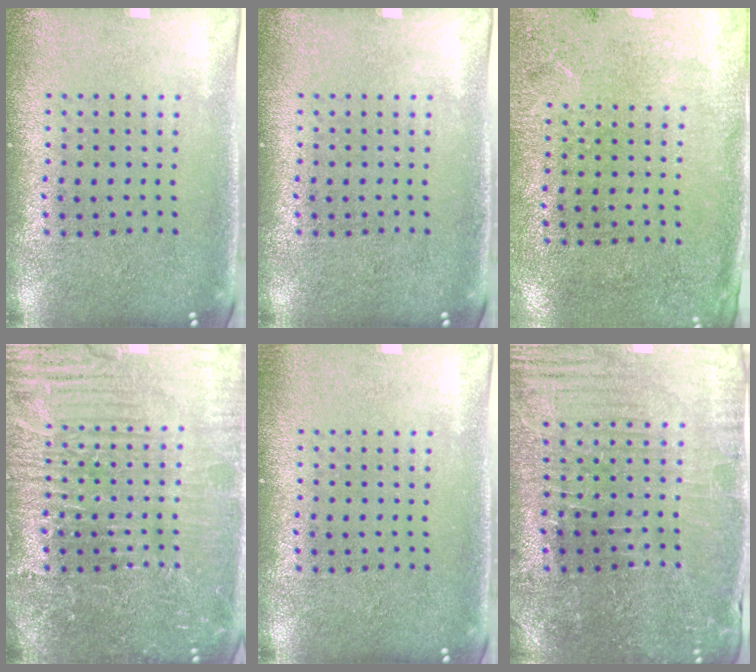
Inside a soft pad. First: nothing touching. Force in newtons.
{"total": 0.0}
{"total": 2.6, "press": 2.1, "slide": 1.6}
{"total": 5.2, "press": 5.1, "slide": 0.6}
{"total": 0.6, "press": 0.6, "slide": 0.1}
{"total": 1.6, "press": 1.6, "slide": 0.4}